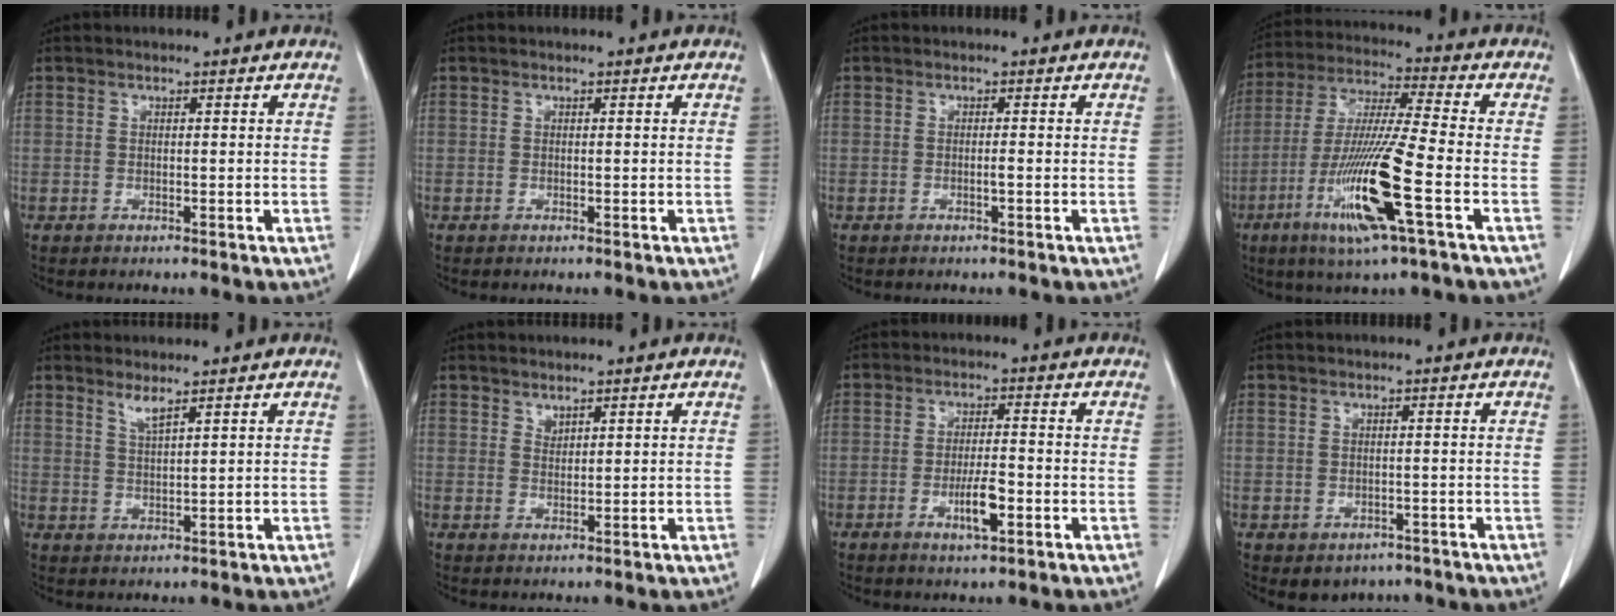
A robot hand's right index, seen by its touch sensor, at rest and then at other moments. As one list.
[{"total": 0.0}, {"total": 0.6, "force": [-0.2, -0.1, 0.6], "torque": [-0.012, 0.000, -0.005]}, {"total": 15.6, "force": [-5.8, -0.2, 14.5], "torque": [-0.297, -0.024, -0.111]}, {"total": 2.2, "force": [1.7, -0.2, 1.4], "torque": [-0.029, -0.010, 0.037]}, {"total": 1.2, "force": [1.1, 0.5, 0.3], "torque": [-0.003, -0.003, 0.021]}, {"total": 6.7, "force": [-2.6, 1.2, 6.1], "torque": [-0.112, -0.005, -0.043]}, {"total": 3.9, "force": [-2.6, 2.7, 0.7], "torque": [-0.001, 0.006, -0.030]}]